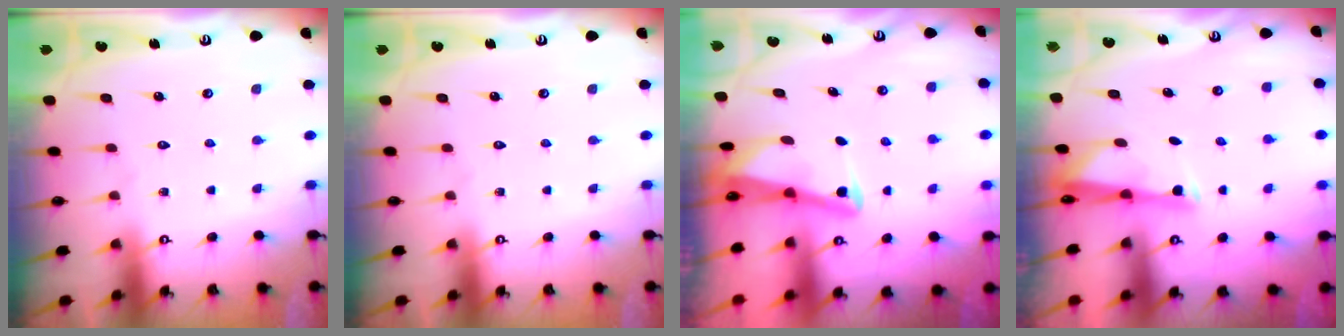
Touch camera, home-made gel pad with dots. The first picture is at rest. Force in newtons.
{"total": 0.0}
{"total": 3.0, "press": 2.9, "slide": 0.4}
{"total": 2.9, "press": 2.9, "slide": 0.6}